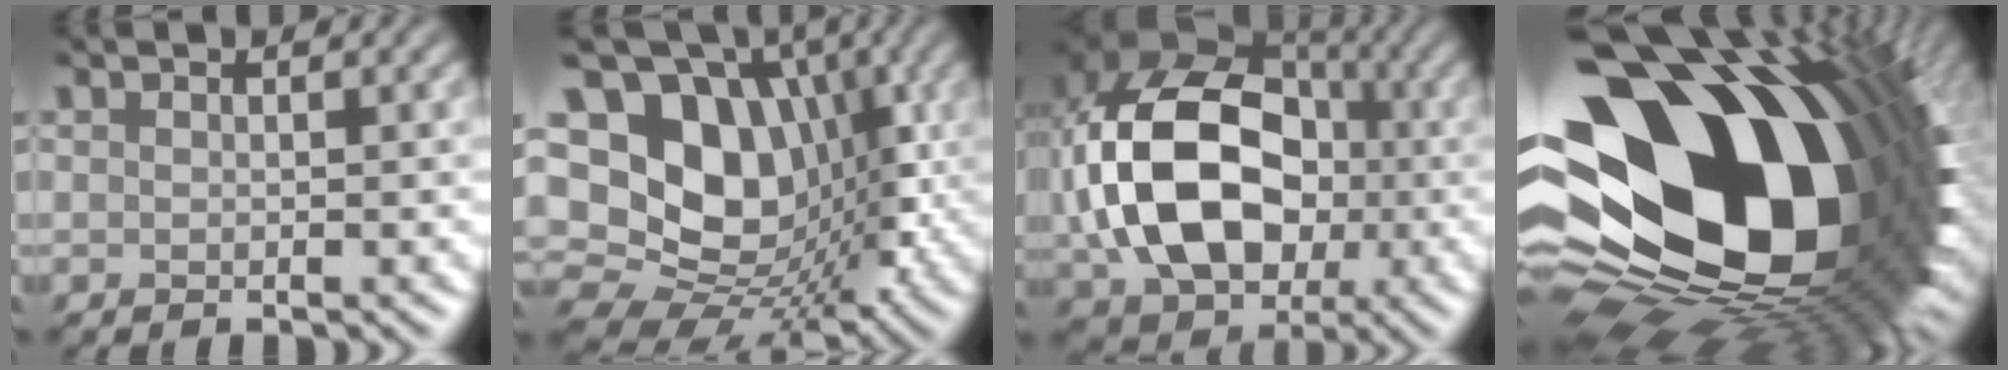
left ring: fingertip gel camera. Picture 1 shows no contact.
{"total": 15.8, "force": [0.9, 11.6, 10.7], "torque": [-0.173, 0.019, 0.016]}
{"total": 14.9, "force": [-2.1, 10.7, 10.1], "torque": [-0.210, -0.003, -0.048]}
{"total": 20.8, "force": [0.5, 13.7, 15.7], "torque": [-0.259, -0.057, 0.025]}